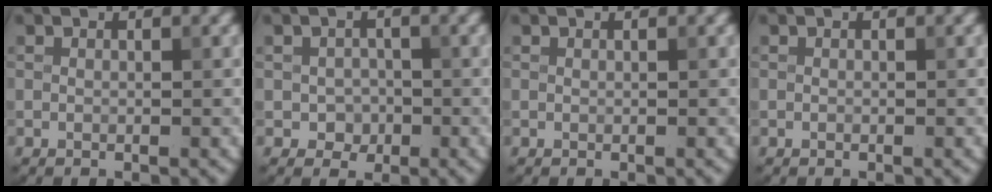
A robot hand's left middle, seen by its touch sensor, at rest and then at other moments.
{"total": 1.8, "force": [-0.5, 1.6, 0.6], "torque": [-0.004, -0.002, -0.010]}
{"total": 0.0}
{"total": 0.0}